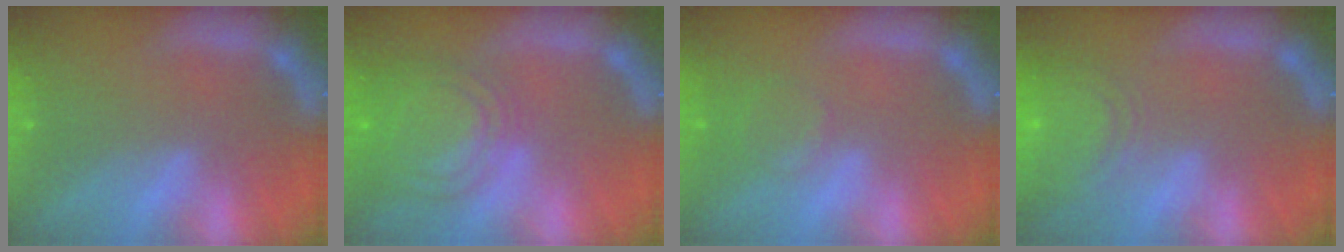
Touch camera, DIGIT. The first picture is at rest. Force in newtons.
{"total": 9.5}
{"total": 2.4}
{"total": 7.5}